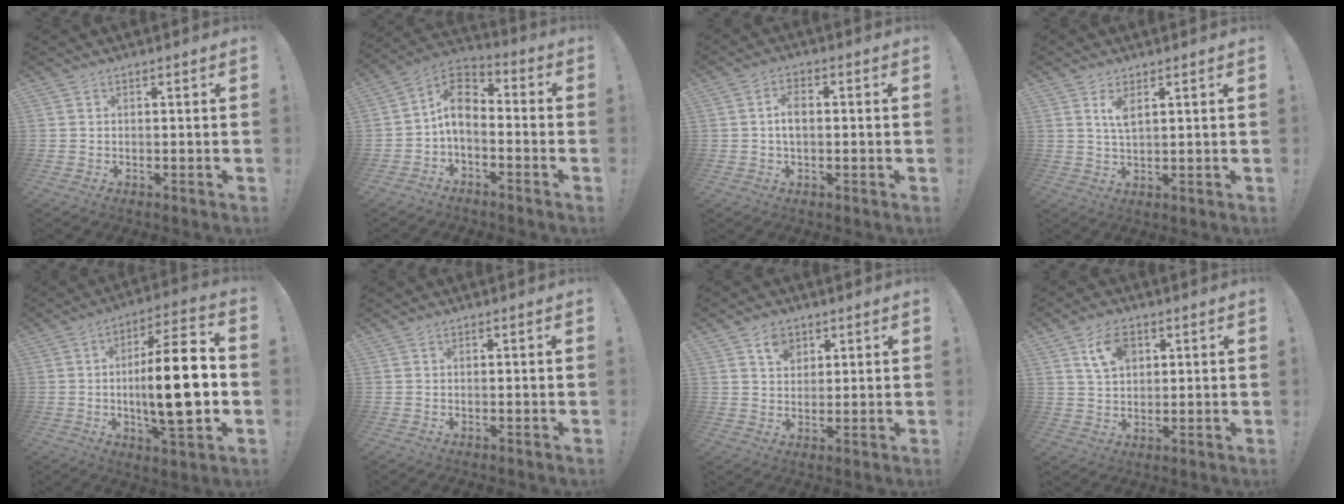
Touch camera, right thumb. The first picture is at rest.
{"total": 9.1, "force": [-0.6, 6.4, 6.4], "torque": [-0.105, 0.008, -0.007]}
{"total": 4.6, "force": [0.1, 2.5, 3.8], "torque": [-0.055, 0.006, -0.001]}
{"total": 4.2, "force": [2.1, 1.5, 3.3], "torque": [-0.062, -0.006, 0.035]}
{"total": 19.1, "force": [-1.9, 4.9, 18.4], "torque": [-0.298, -0.002, -0.035]}
{"total": 0.0}
{"total": 5.6, "force": [3.1, 4.1, 2.2], "torque": [-0.024, -0.012, 0.053]}
{"total": 8.5, "force": [3.8, 5.4, 5.3], "torque": [-0.088, -0.004, 0.071]}